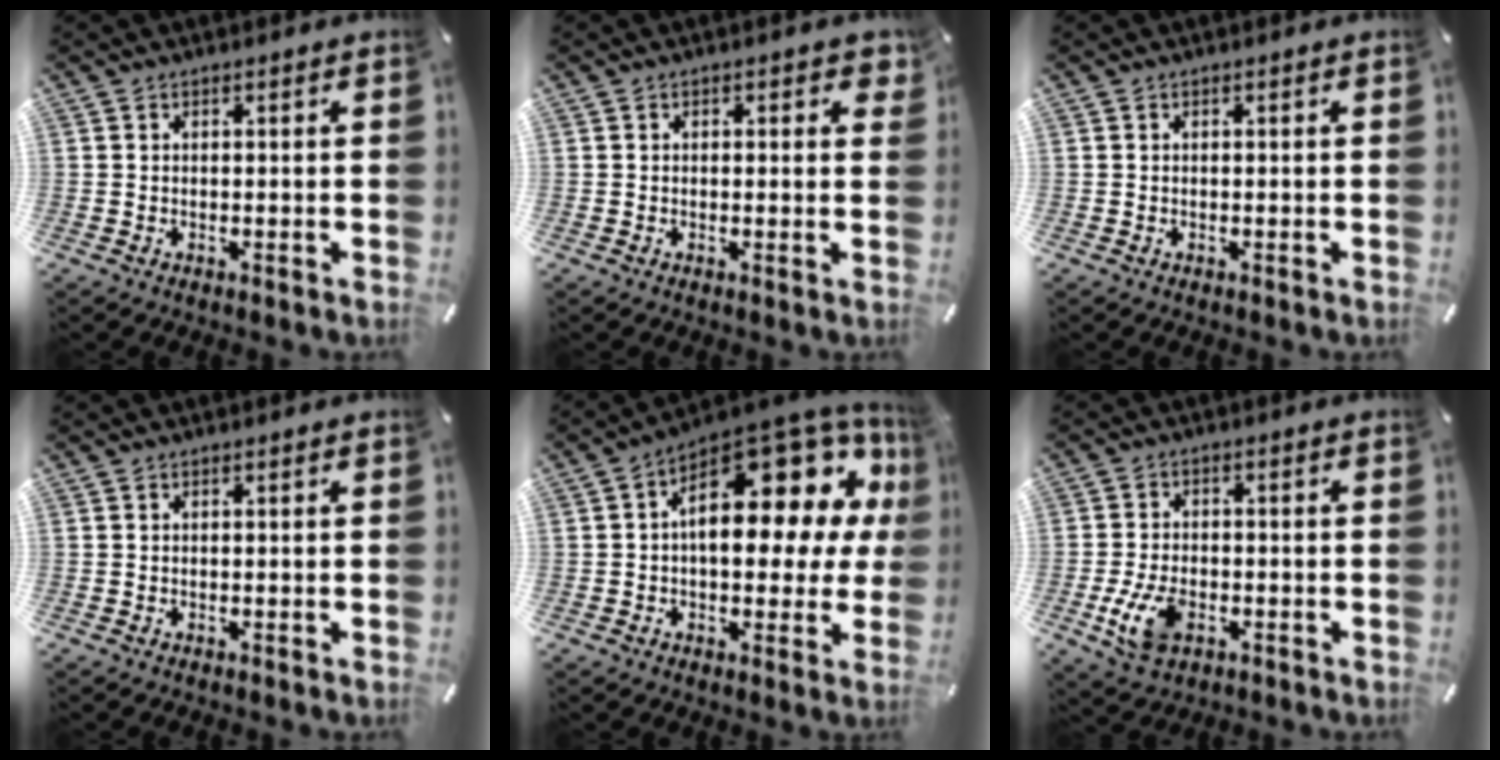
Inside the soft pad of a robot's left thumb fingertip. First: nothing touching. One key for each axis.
{"total": 1.9, "fx": 0.3, "fy": 0.8, "fz": 1.7, "tx": -0.018, "ty": -0.001, "tz": 0.001}
{"total": 0.0}
{"total": 0.0}
{"total": 19.3, "fx": 6.6, "fy": 10.1, "fz": 15.0, "tx": -0.193, "ty": -0.060, "tz": 0.109}
{"total": 8.6, "fx": -3.0, "fy": 5.3, "fz": 6.1, "tx": -0.140, "ty": 0.003, "tz": -0.054}